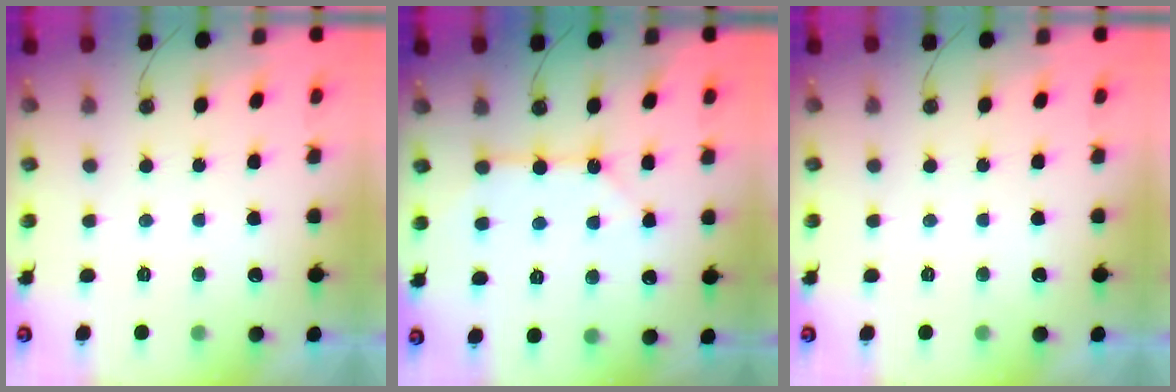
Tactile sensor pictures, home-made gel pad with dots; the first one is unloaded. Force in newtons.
{"total": 7.7, "press": 7.7, "slide": 0.8}
{"total": 0.0}